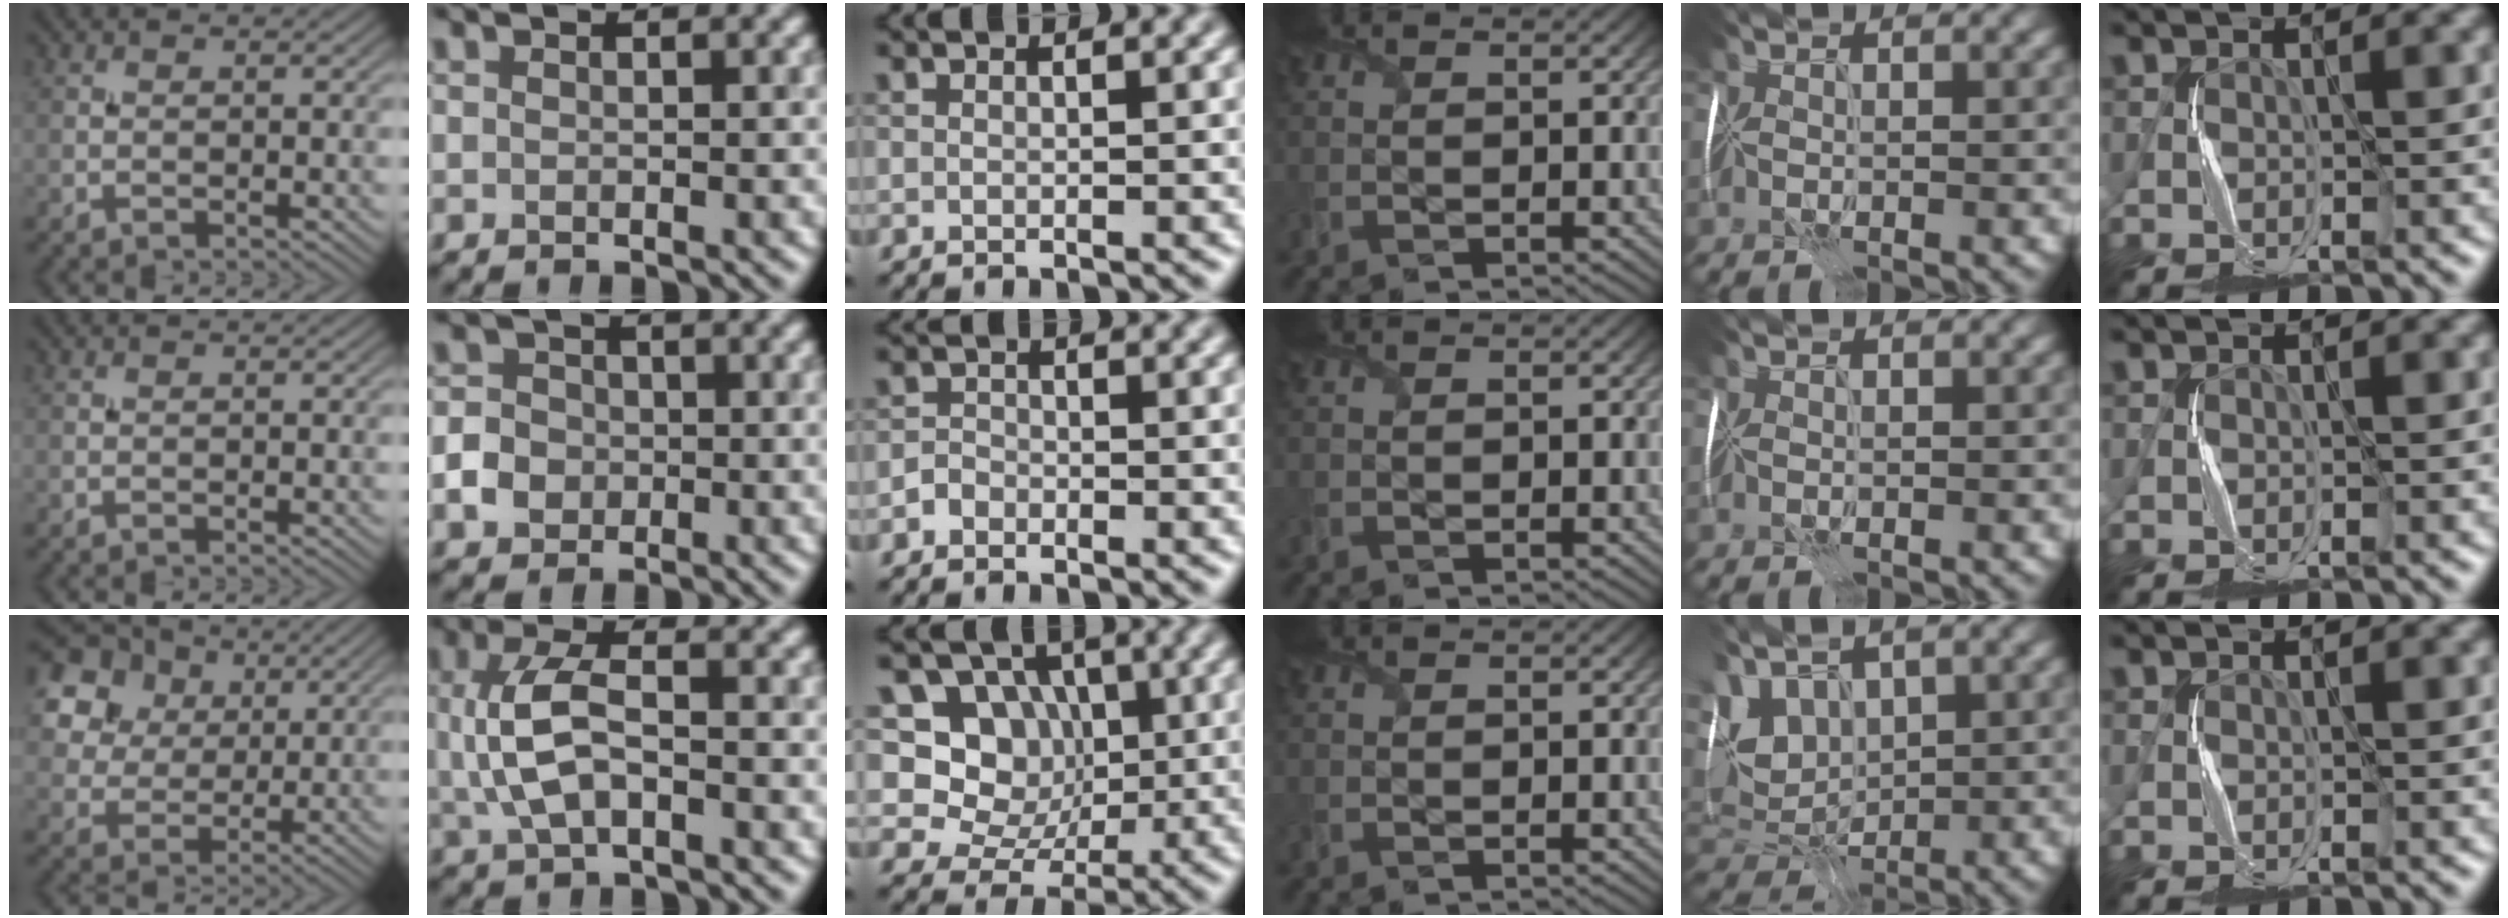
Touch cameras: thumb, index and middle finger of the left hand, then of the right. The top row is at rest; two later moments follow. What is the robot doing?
{"motion": "fold", "object": "shipping label"}